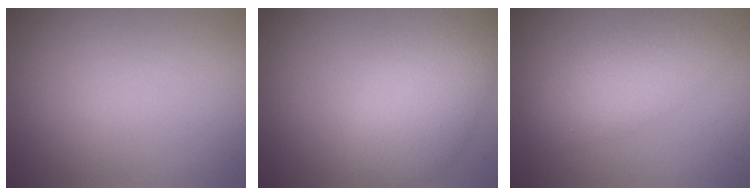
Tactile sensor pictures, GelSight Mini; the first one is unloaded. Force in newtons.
{"total": 6.5, "press": 6.5, "slide": 0.2}
{"total": 4.9, "press": 4.9, "slide": 0.5}